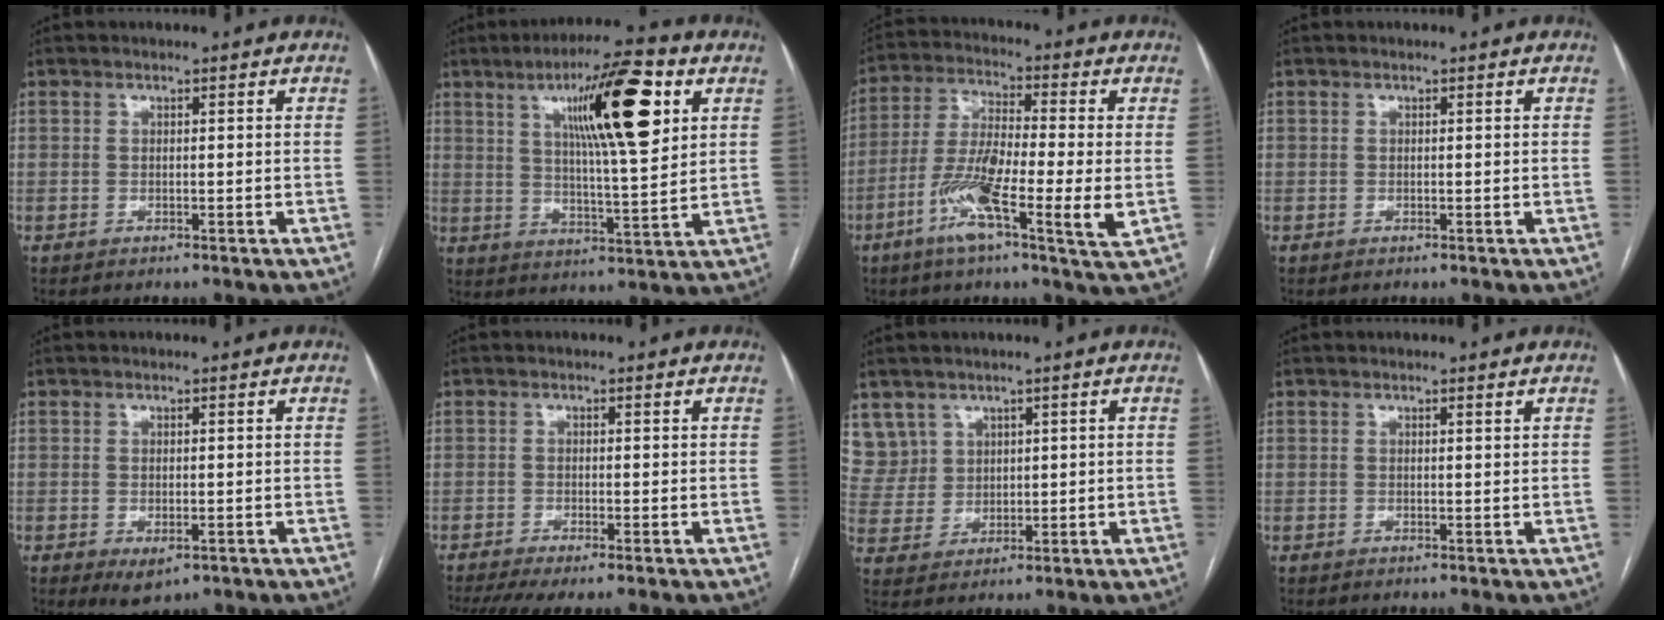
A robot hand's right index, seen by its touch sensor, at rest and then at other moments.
{"total": 15.5, "force": [6.2, 1.9, 14.0], "torque": [-0.228, 0.010, 0.098]}
{"total": 13.2, "force": [-3.8, 1.1, 12.6], "torque": [-0.243, -0.011, -0.075]}
{"total": 0.0}
{"total": 3.2, "force": [-1.2, 1.5, 2.5], "torque": [-0.038, -0.006, -0.007]}
{"total": 5.8, "force": [-4.0, 0.7, 4.1], "torque": [-0.068, -0.009, -0.068]}
{"total": 7.3, "force": [4.2, 5.9, 0.0], "torque": [-0.009, 0.017, 0.103]}
{"total": 0.5, "force": [0.4, -0.1, 0.3], "torque": [-0.010, -0.002, 0.008]}